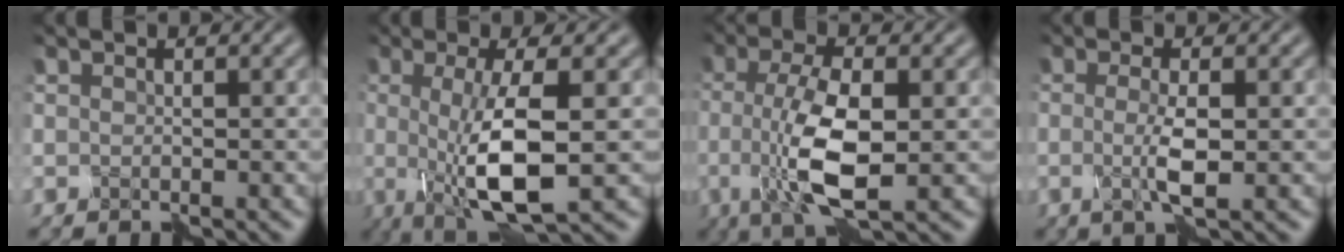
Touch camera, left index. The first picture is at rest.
{"total": 6.8, "force": [-0.7, 1.4, 6.7], "torque": [-0.134, -0.009, -0.008]}
{"total": 7.2, "force": [-1.4, 2.1, 6.7], "torque": [-0.147, -0.001, -0.023]}
{"total": 2.9, "force": [-0.5, 0.1, 2.8], "torque": [-0.067, -0.005, -0.005]}